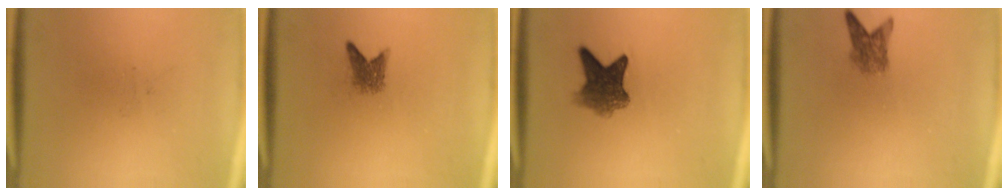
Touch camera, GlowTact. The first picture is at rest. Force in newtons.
{"total": 2.3}
{"total": 6.3}
{"total": 2.9}